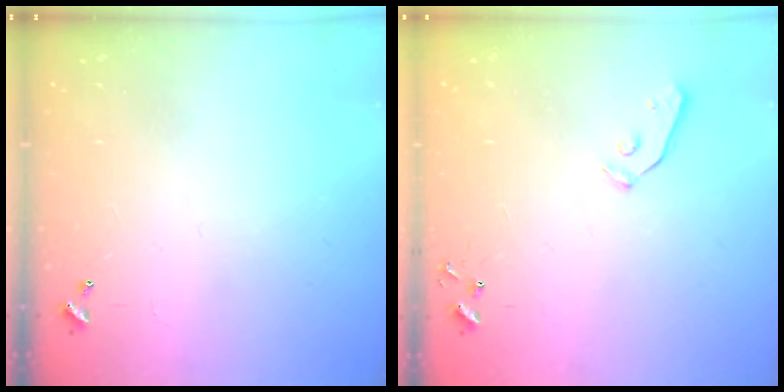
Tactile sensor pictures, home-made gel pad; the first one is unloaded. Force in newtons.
{"total": 3.9, "press": 3.9, "slide": 0.3}